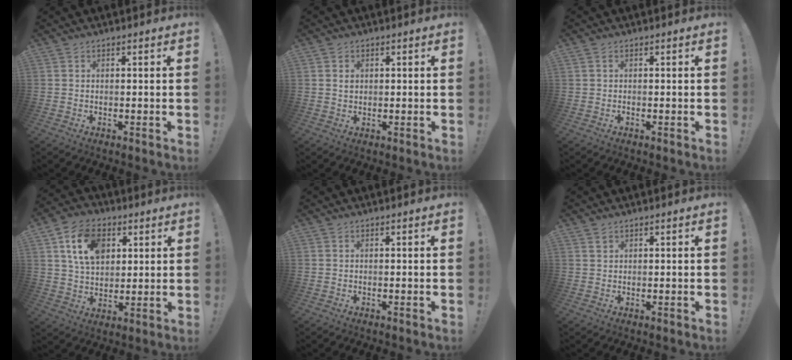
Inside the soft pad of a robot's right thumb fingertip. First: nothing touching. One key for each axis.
{"total": 1.4, "fx": 0.6, "fy": 1.2, "fz": 0.5, "tx": 0.001, "ty": -0.001, "tz": 0.008}
{"total": 0.0}
{"total": 14.1, "fx": 5.9, "fy": 9.9, "fz": 8.2, "tx": -0.130, "ty": -0.006, "tz": 0.113}
{"total": 0.0}
{"total": 1.1, "fx": 0.9, "fy": 0.7, "fz": 0.4, "tx": 0.007, "ty": -0.006, "tz": 0.014}